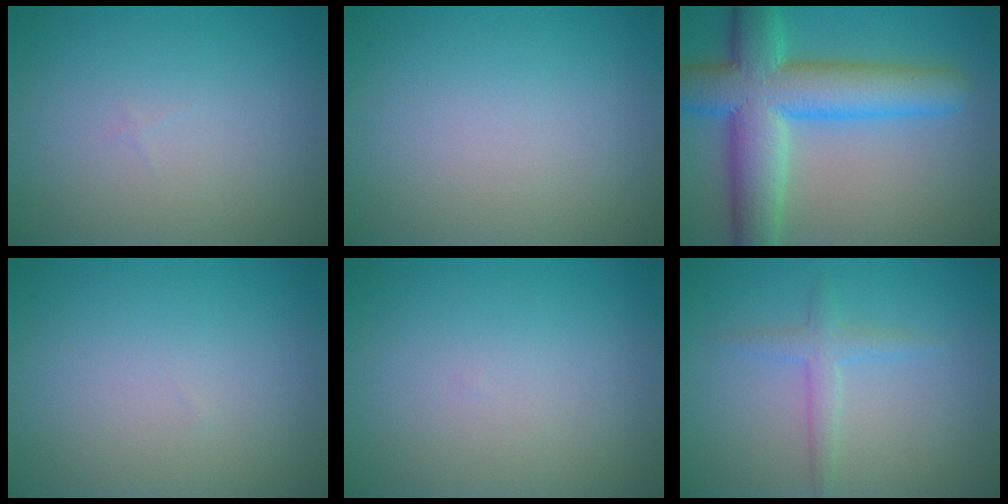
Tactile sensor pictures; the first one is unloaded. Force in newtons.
{"total": 0.0}
{"total": 10.4, "press": 10.4, "slide": 0.4}
{"total": 0.0}
{"total": 0.0}
{"total": 1.9, "press": 1.9, "slide": 0.2}